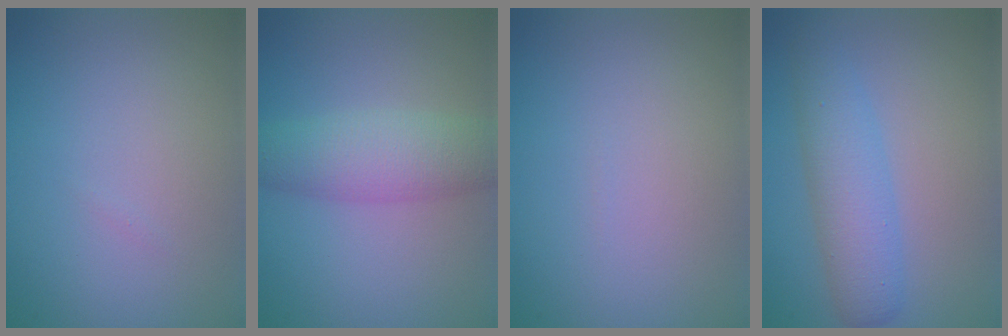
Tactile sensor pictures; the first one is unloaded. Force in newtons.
{"total": 4.7, "press": 4.7, "slide": 0.1}
{"total": 0.0}
{"total": 3.9, "press": 3.9, "slide": 0.1}